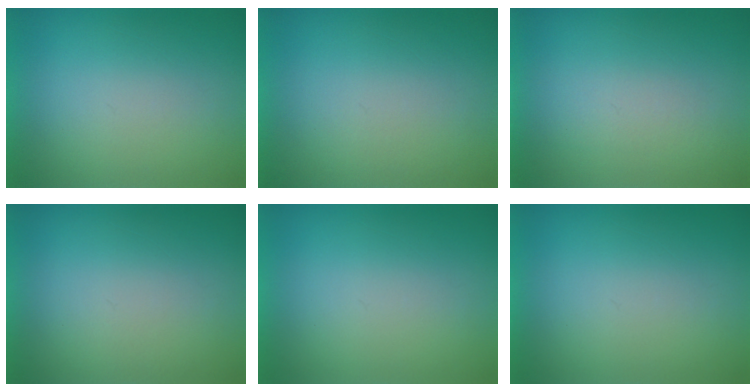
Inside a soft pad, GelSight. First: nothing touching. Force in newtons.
{"total": 1.2}
{"total": 1.4}
{"total": 1.0}
{"total": 0.0}
{"total": 0.0}